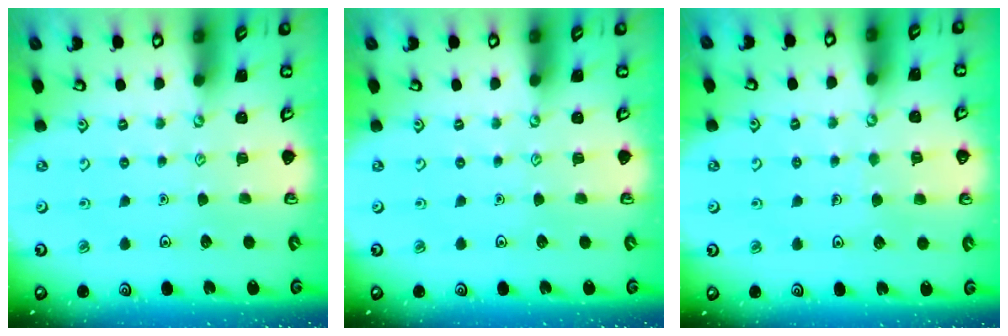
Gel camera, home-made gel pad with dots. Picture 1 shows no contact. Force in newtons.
{"total": 0.0}
{"total": 3.3, "press": 3.3, "slide": 0.2}